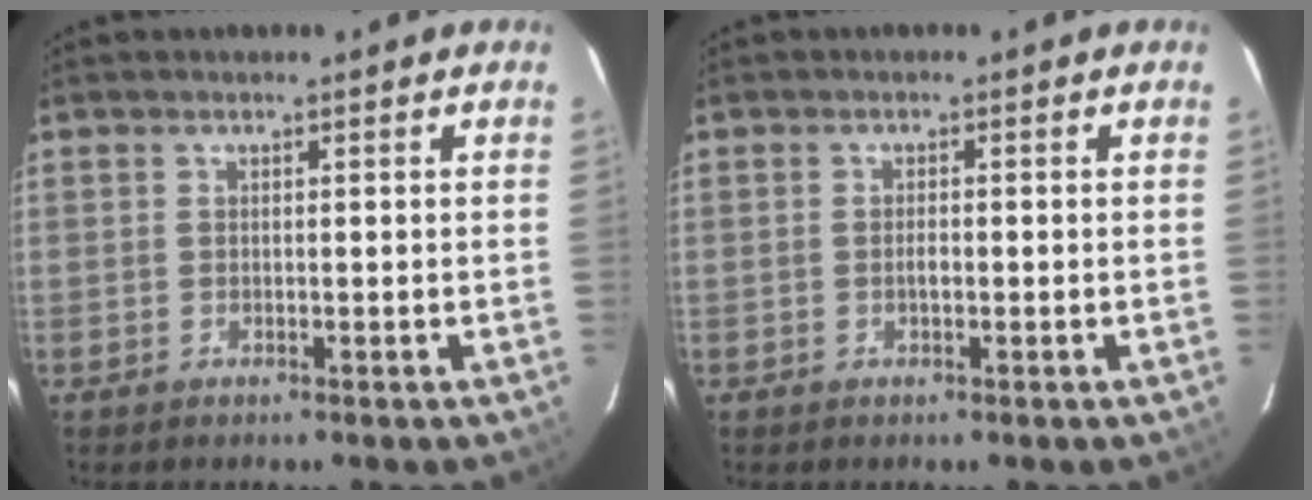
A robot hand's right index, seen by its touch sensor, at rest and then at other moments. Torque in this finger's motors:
{"motor_torque": [0.34, -0.10, 0.11, 0.03]}